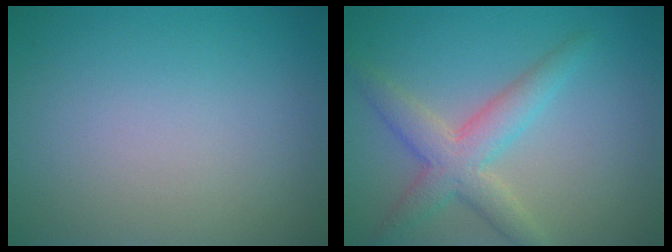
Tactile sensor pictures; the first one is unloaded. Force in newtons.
{"total": 4.4, "press": 4.4, "slide": 0.2}